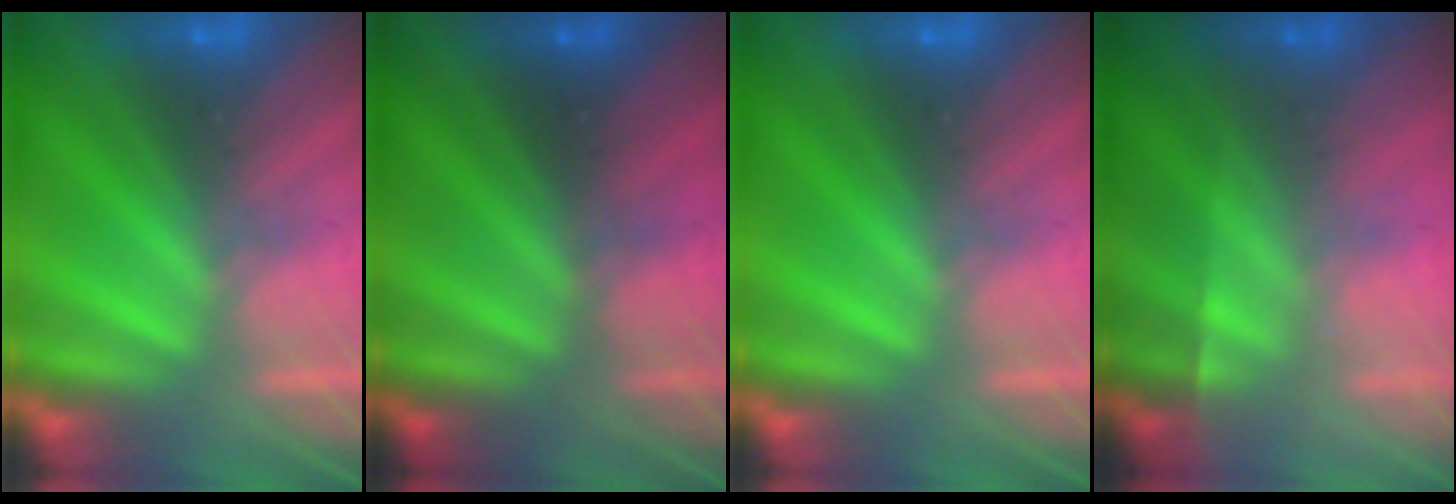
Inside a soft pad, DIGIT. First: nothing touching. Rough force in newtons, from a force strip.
{"total": 2.0}
{"total": 0.0}
{"total": 1.8}